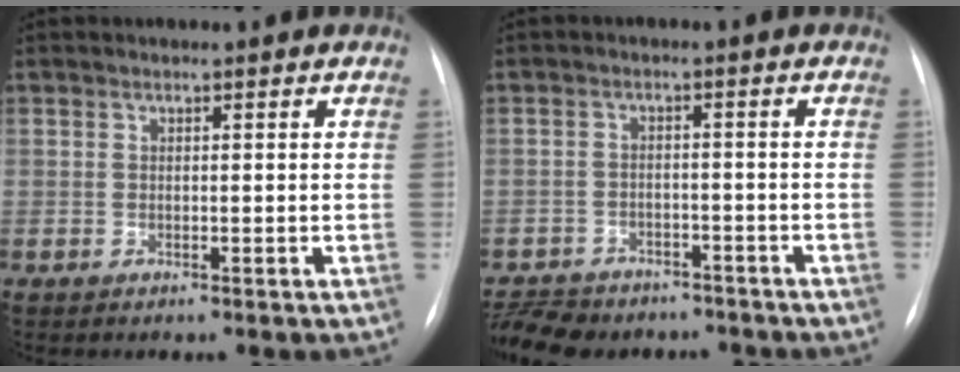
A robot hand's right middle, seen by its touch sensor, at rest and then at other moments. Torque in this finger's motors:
{"motor_torque": [0.30, -0.33, 0.06, 0.03]}